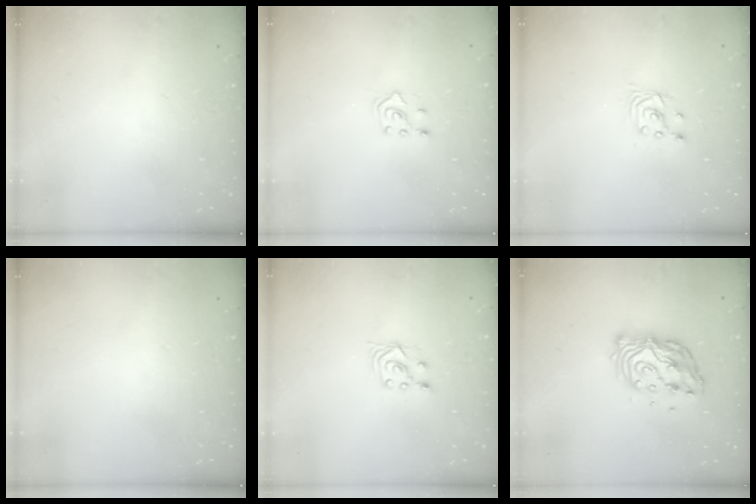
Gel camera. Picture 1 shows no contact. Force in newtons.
{"total": 4.0, "press": 3.9, "slide": 1.0}
{"total": 2.2, "press": 2.2, "slide": 0.3}
{"total": 0.0}
{"total": 2.5, "press": 2.2, "slide": 1.2}
{"total": 13.8, "press": 13.7, "slide": 1.6}